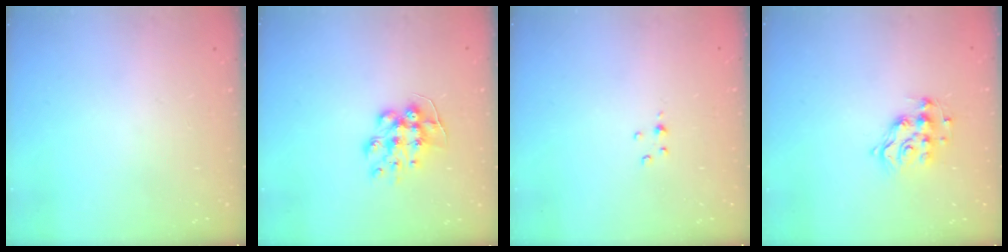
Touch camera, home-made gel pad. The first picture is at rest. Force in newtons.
{"total": 10.4, "press": 10.4, "slide": 0.8}
{"total": 2.5, "press": 2.5, "slide": 0.3}
{"total": 10.1, "press": 10.1, "slide": 0.6}